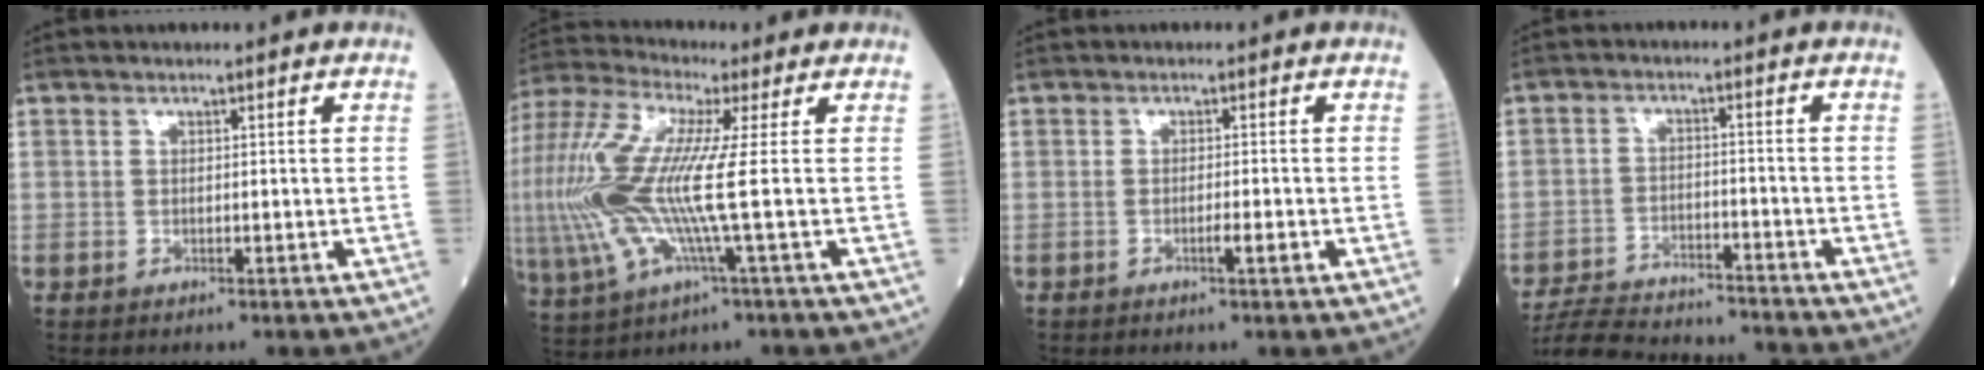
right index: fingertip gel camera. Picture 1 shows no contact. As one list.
[{"total": 16.4, "force": [-0.3, 1.6, 16.3], "torque": [-0.381, 0.004, -0.009]}, {"total": 1.4, "force": [-0.5, -0.1, 1.3], "torque": [-0.025, -0.001, -0.008]}, {"total": 12.8, "force": [-12.2, 1.9, 3.4], "torque": [-0.061, 0.003, -0.187]}]